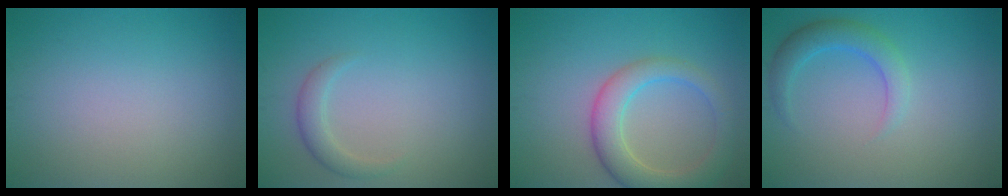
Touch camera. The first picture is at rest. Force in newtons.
{"total": 1.8, "press": 1.8, "slide": 0.1}
{"total": 4.9, "press": 4.9, "slide": 0.3}
{"total": 2.9, "press": 2.9, "slide": 0.1}